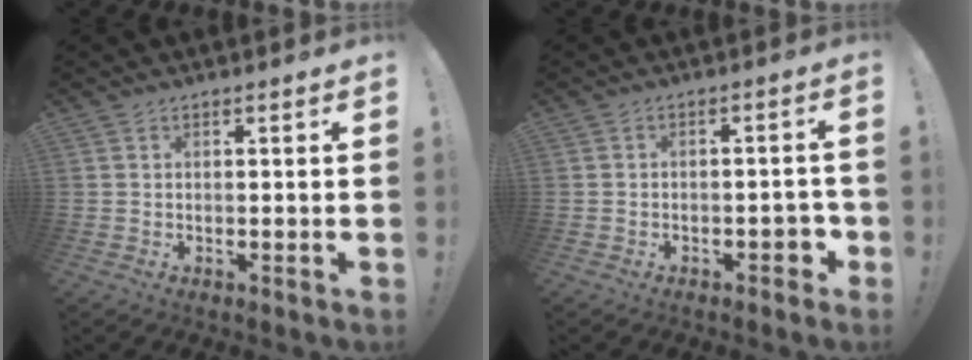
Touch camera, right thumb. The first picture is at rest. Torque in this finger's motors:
{"motor_torque": [0.59, 0.56, 0.12, -0.38, 0.15]}